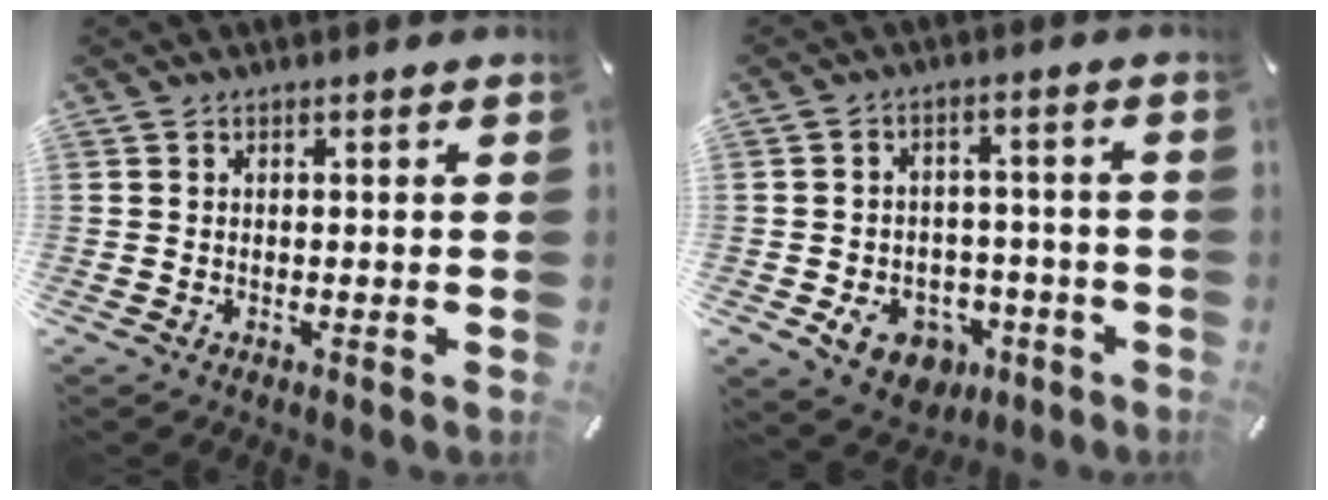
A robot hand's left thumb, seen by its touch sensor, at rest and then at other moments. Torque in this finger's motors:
{"motor_torque": [0.51, 0.76, 0.75, 0.34, 0.22]}